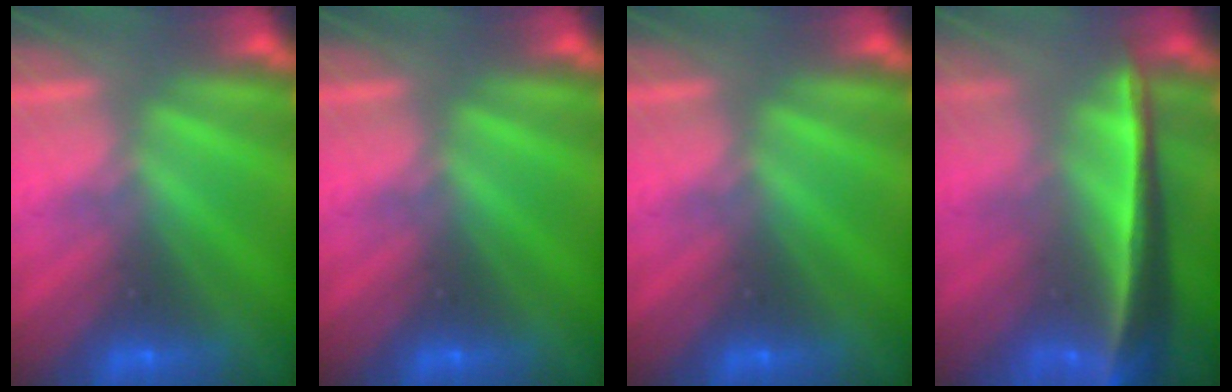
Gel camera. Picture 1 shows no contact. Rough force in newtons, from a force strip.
{"total": 0.0}
{"total": 0.0}
{"total": 7.3}